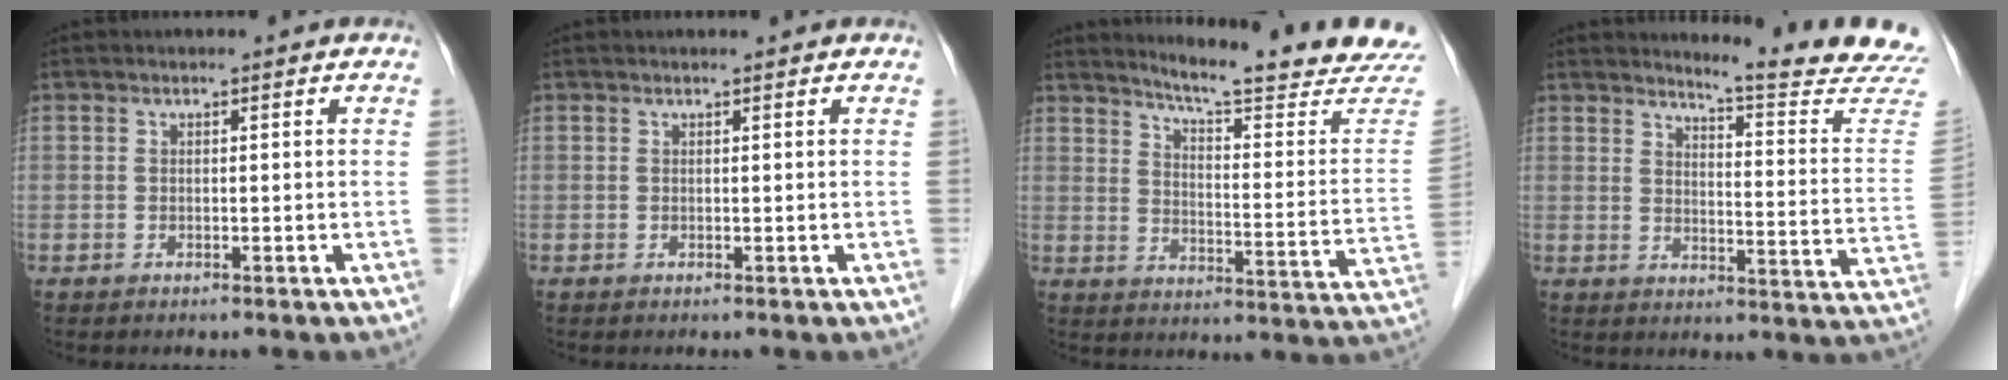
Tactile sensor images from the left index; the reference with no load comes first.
{"total": 0.8, "force": [0.7, 0.0, 0.3], "torque": [-0.008, 0.005, 0.013]}
{"total": 18.5, "force": [17.3, -0.3, 6.6], "torque": [-0.098, -0.099, 0.212]}
{"total": 14.7, "force": [14.2, -1.6, 3.4], "torque": [-0.045, -0.117, 0.158]}